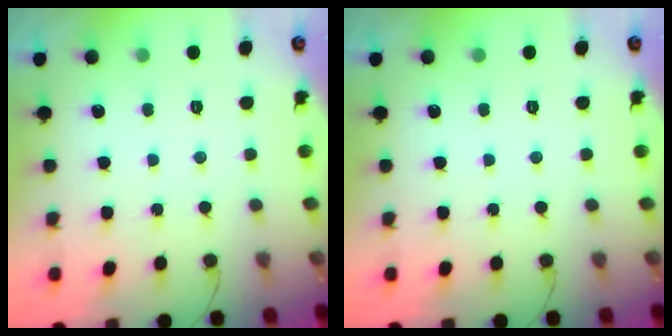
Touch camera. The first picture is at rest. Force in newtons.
{"total": 0.0}